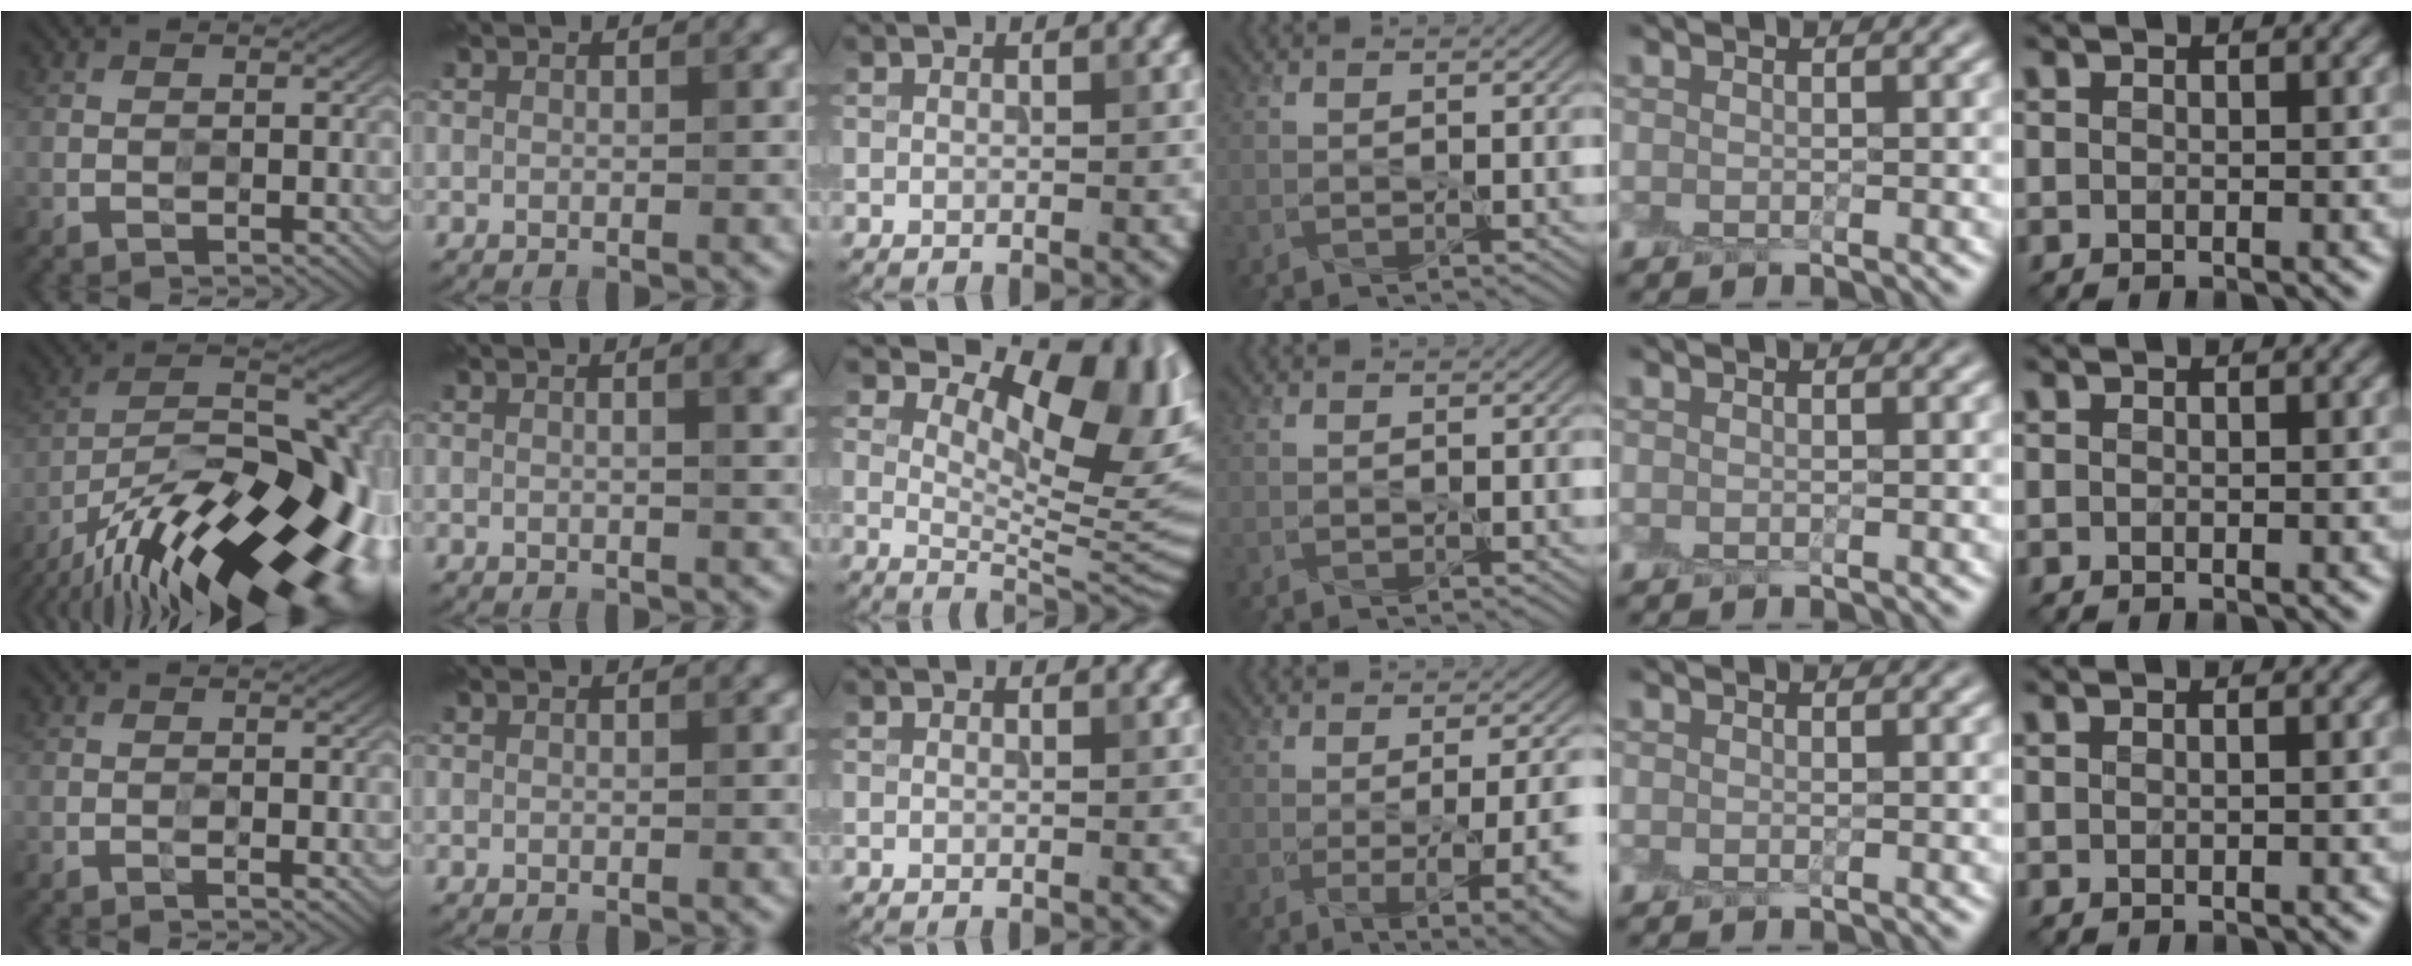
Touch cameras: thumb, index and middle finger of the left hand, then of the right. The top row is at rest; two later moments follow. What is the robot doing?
{"motion": "peel", "object": "cling film"}